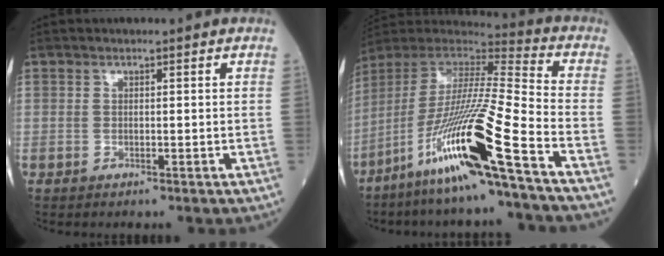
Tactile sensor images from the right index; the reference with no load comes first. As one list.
[{"total": 20.7, "force": [-11.0, -0.8, 17.5], "torque": [-0.368, -0.046, -0.219]}]